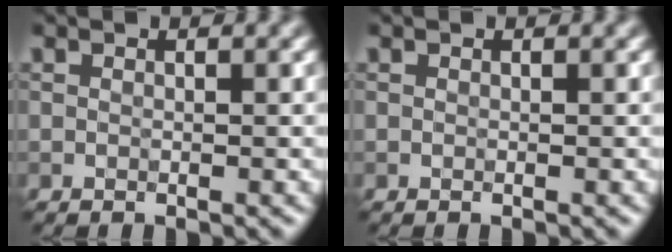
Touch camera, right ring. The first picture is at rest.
{"total": 0.0}